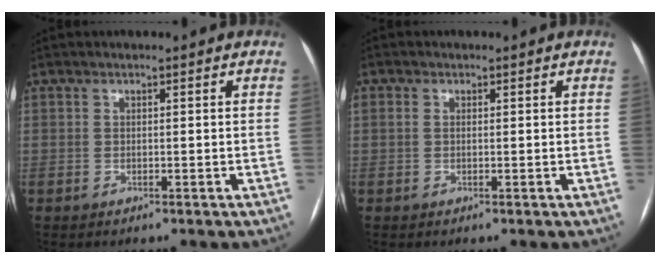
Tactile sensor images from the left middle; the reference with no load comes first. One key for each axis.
{"total": 1.1, "fx": 0.2, "fy": 0.8, "fz": 0.8, "tx": -0.031, "ty": 0.015, "tz": 0.007}